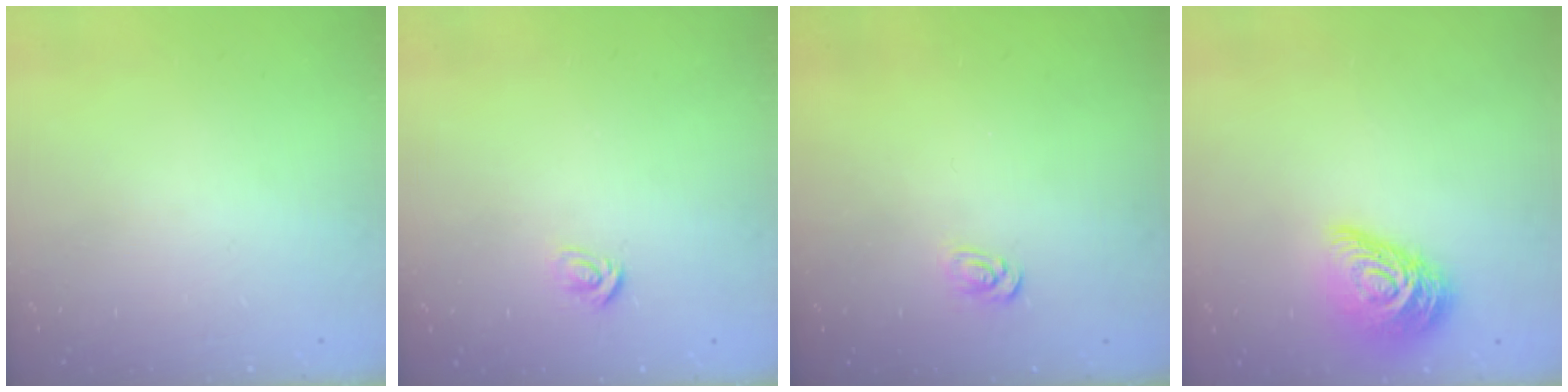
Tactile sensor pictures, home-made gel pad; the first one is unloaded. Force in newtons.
{"total": 2.6, "press": 2.6, "slide": 0.2}
{"total": 2.1, "press": 2.1, "slide": 0.2}
{"total": 13.4, "press": 13.4, "slide": 0.7}